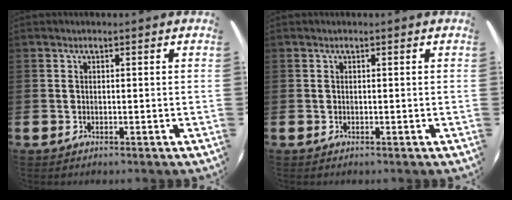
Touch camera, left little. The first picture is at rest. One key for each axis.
{"total": 0.0}